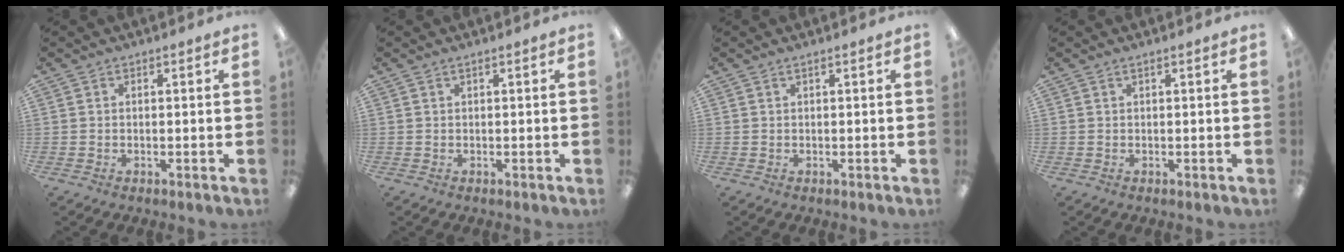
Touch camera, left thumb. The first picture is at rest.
{"total": 0.7, "force": [0.3, 0.0, 0.6], "torque": [-0.011, -0.001, 0.005]}
{"total": 0.8, "force": [0.4, 0.0, 0.7], "torque": [-0.013, 0.000, 0.006]}
{"total": 0.7, "force": [0.4, 0.0, 0.6], "torque": [-0.012, 0.000, 0.006]}